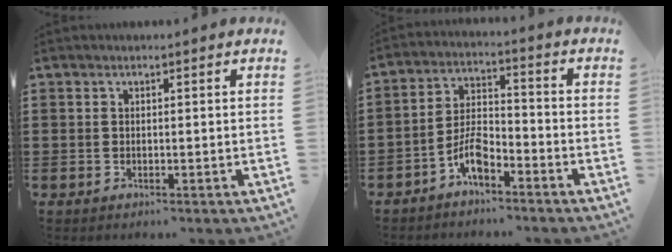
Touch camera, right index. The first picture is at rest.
{"total": 5.7, "force": [-3.7, 2.2, 3.7], "torque": [-0.084, 0.008, -0.076]}